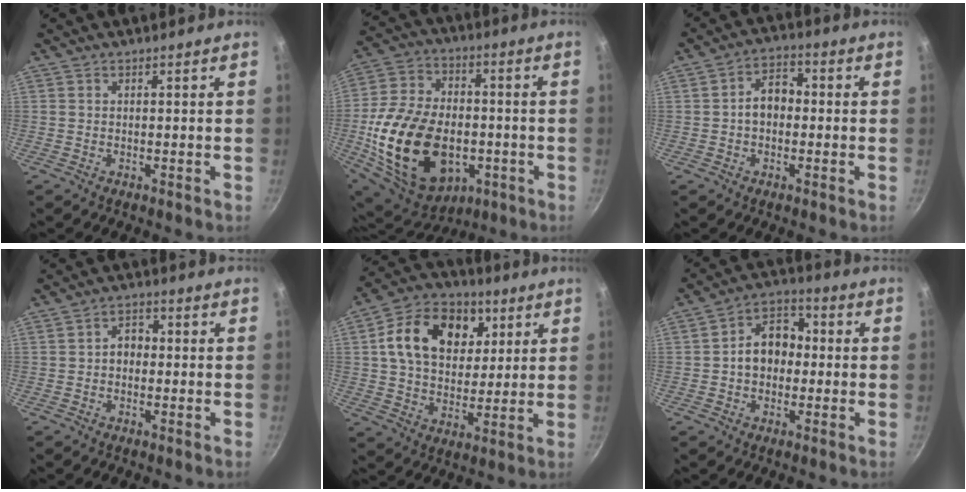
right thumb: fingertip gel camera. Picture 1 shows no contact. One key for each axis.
{"total": 27.7, "fx": -5.4, "fy": 18.2, "fz": 20.1, "tx": -0.366, "ty": 0.022, "tz": -0.077}
{"total": 6.2, "fx": -0.3, "fy": 4.5, "fz": 4.3, "tx": -0.036, "ty": 0.024, "tz": -0.013}
{"total": 3.4, "fx": -0.3, "fy": 2.6, "fz": 2.1, "tx": -0.013, "ty": 0.014, "tz": -0.010}
{"total": 18.2, "fx": 5.7, "fy": 13.1, "fz": 11.2, "tx": -0.160, "ty": 0.002, "tz": 0.086}
{"total": 9.5, "fx": -0.3, "fy": 7.2, "fz": 6.2, "tx": -0.053, "ty": 0.029, "tz": -0.017}